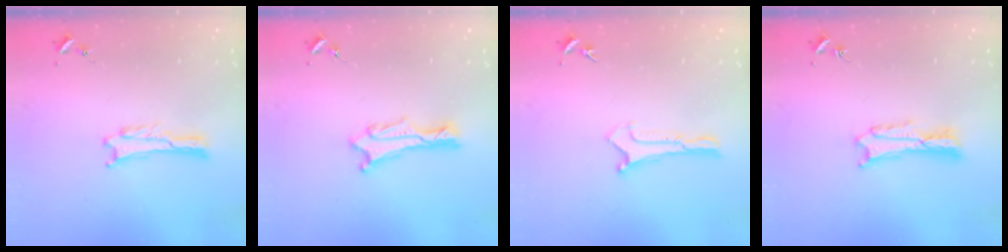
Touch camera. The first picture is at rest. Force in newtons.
{"total": 1.3, "press": 1.2, "slide": 0.1}
{"total": 0.0}
{"total": 2.7, "press": 2.7, "slide": 0.3}